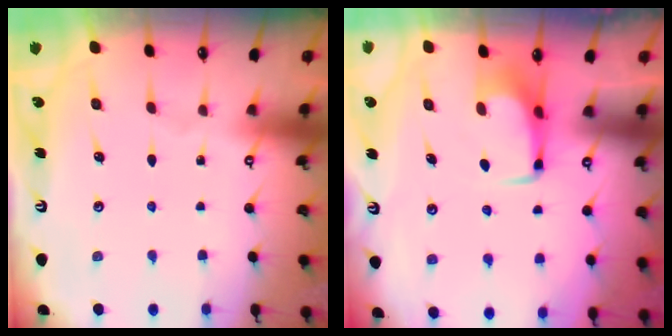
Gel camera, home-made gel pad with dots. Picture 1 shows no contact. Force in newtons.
{"total": 3.0, "press": 2.9, "slide": 0.4}